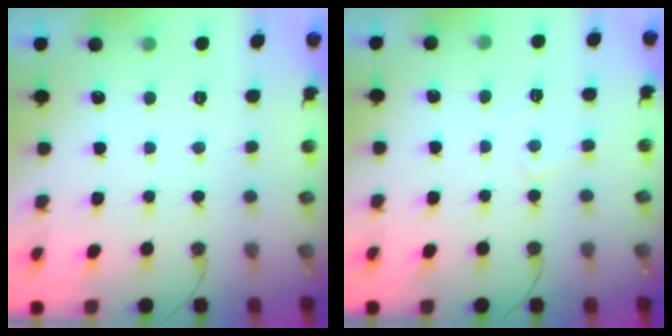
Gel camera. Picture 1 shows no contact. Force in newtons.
{"total": 4.7, "press": 4.6, "slide": 0.6}